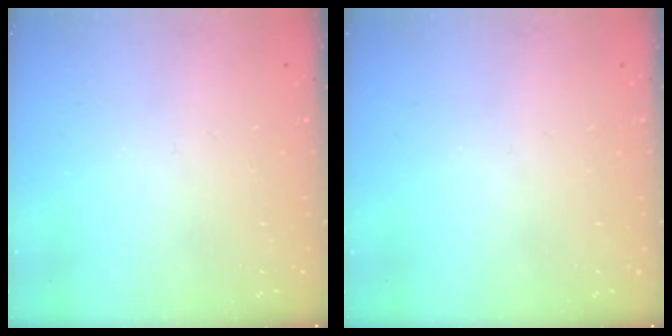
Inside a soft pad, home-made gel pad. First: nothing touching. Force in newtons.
{"total": 0.0}